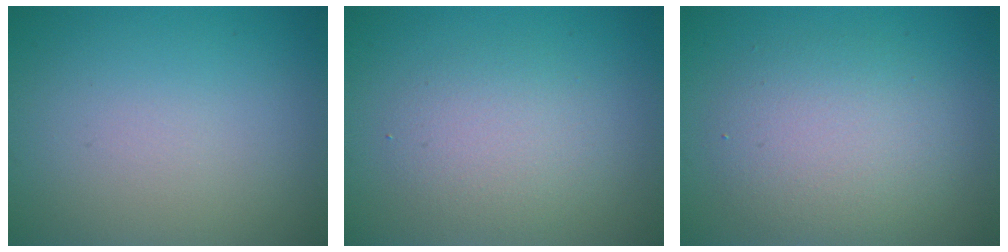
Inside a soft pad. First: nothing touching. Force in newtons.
{"total": 2.9, "press": 2.9, "slide": 0.3}
{"total": 4.5, "press": 4.5, "slide": 0.4}